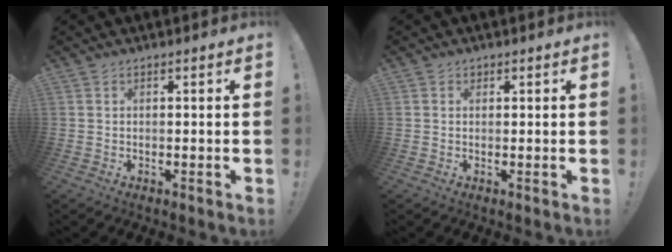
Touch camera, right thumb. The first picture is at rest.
{"total": 0.8, "force": [0.6, 0.5, 0.1], "torque": [0.004, -0.003, 0.010]}